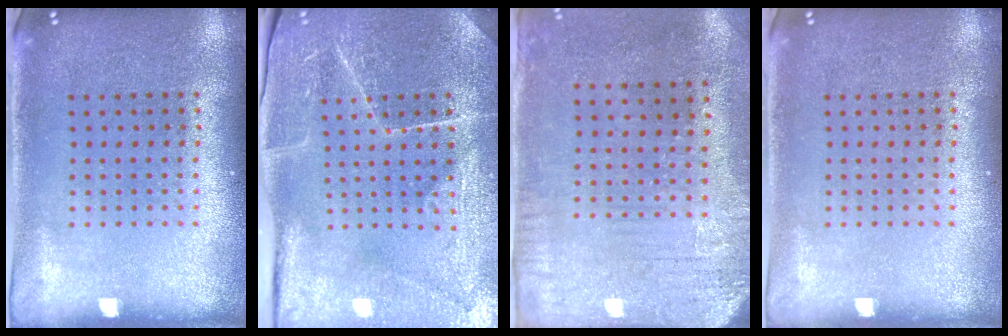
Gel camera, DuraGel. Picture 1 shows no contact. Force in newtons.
{"total": 4.0, "press": 3.9, "slide": 0.3}
{"total": 3.2, "press": 2.5, "slide": 1.9}
{"total": 0.0}